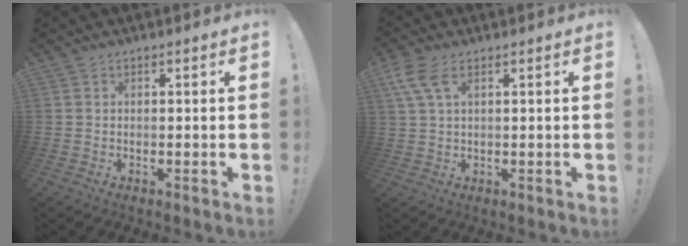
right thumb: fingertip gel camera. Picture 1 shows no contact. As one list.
[{"total": 6.8, "force": [3.1, 2.9, 5.2], "torque": [-0.113, -0.002, 0.062]}]